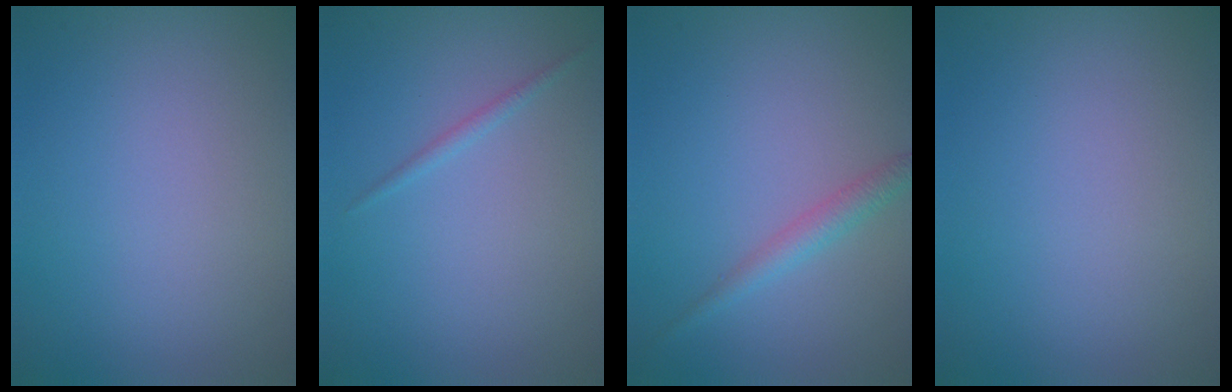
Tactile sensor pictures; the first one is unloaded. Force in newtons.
{"total": 0.7, "press": 0.7, "slide": 0.0}
{"total": 1.8, "press": 1.8, "slide": 0.0}
{"total": 0.0}